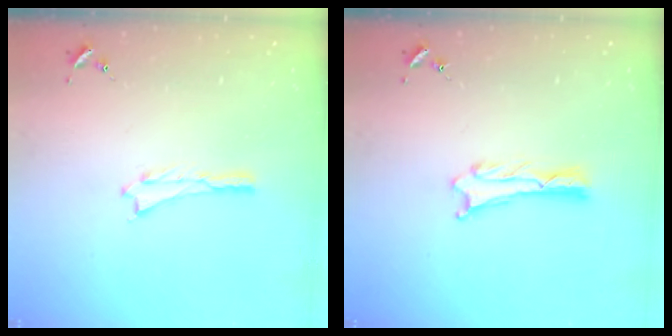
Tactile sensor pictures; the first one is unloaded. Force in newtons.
{"total": 1.2, "press": 1.2, "slide": 0.0}